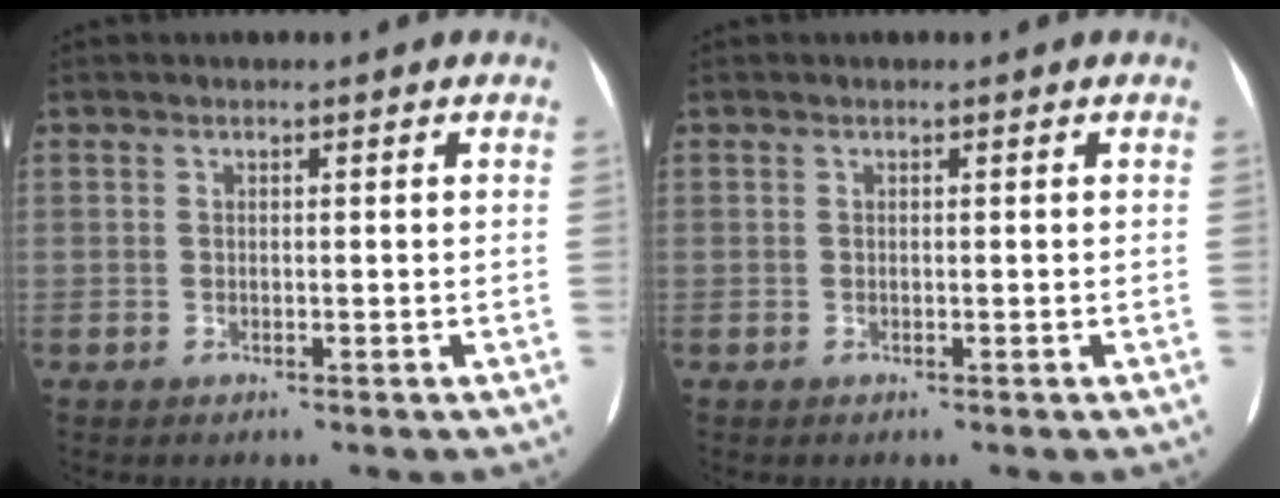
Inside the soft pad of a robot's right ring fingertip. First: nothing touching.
{"total": 0.0}